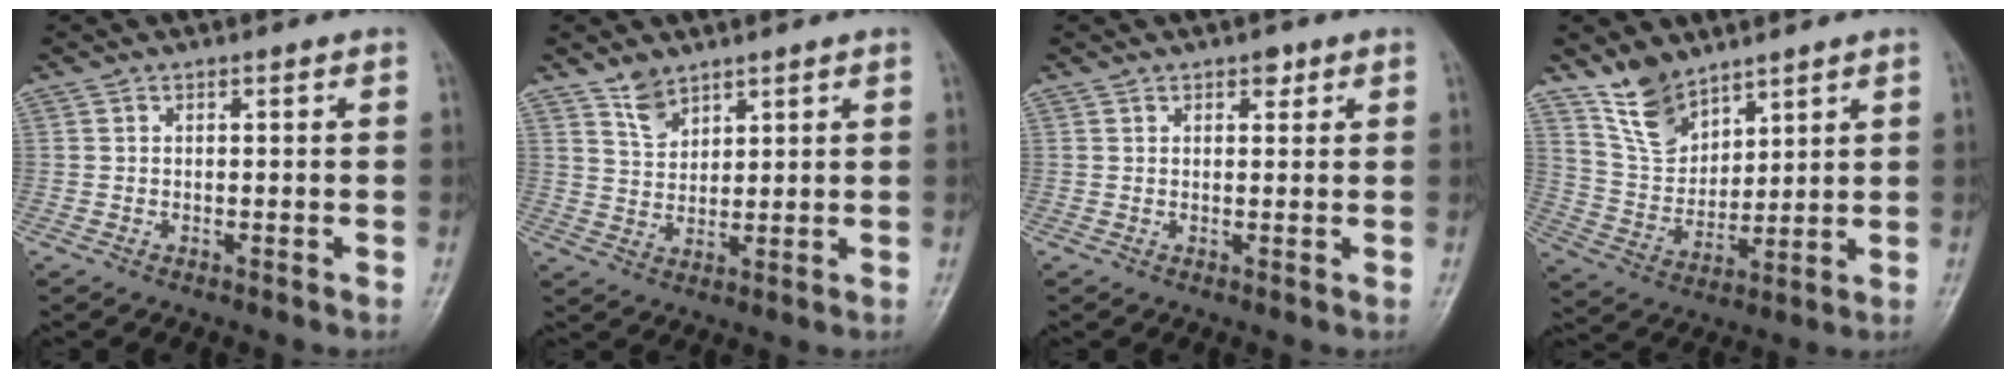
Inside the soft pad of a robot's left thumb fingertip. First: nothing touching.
{"total": 4.2, "force": [3.3, 2.1, 1.5], "torque": [-0.012, -0.027, 0.069]}
{"total": 1.9, "force": [1.2, 1.1, 1.0], "torque": [-0.002, -0.003, 0.013]}
{"total": 9.2, "force": [7.1, 4.8, 3.5], "torque": [-0.046, -0.048, 0.150]}